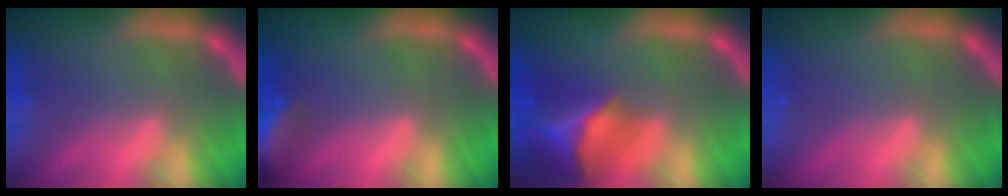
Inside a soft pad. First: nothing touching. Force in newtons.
{"total": 6.0}
{"total": 10.0}
{"total": 0.0}